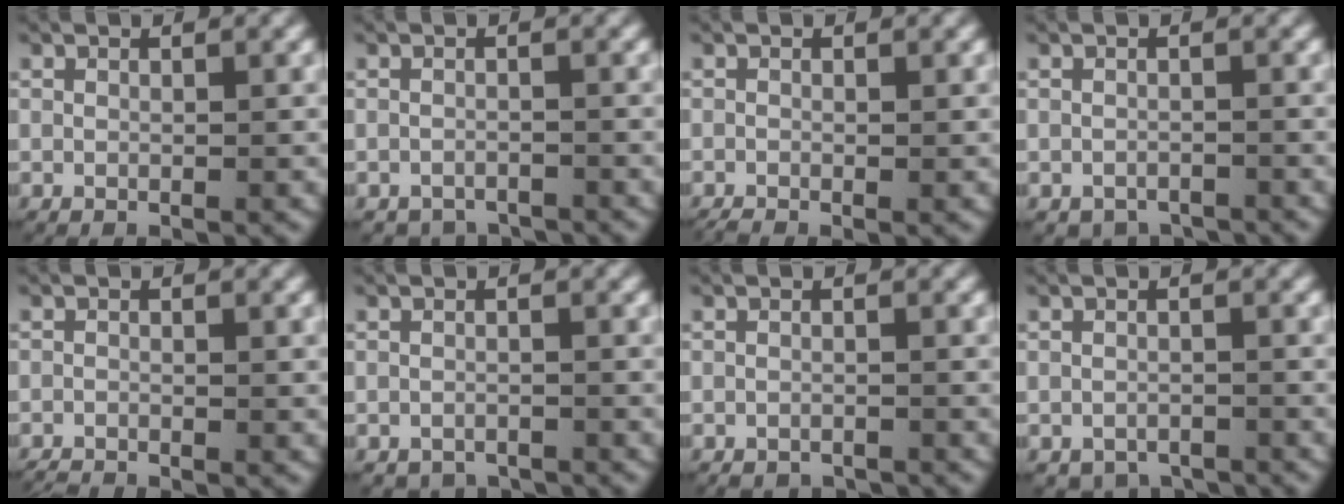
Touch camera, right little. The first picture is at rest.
{"total": 2.3, "force": [-2.2, 0.8, -0.1], "torque": [0.002, -0.009, -0.036]}
{"total": 0.8, "force": [-0.7, 0.2, 0.4], "torque": [-0.006, -0.007, -0.011]}
{"total": 2.1, "force": [-1.8, 1.0, 0.1], "torque": [-0.001, -0.008, -0.028]}
{"total": 1.2, "force": [-1.2, 0.1, 0.1], "torque": [-0.008, -0.009, -0.019]}
{"total": 1.7, "force": [-1.6, 0.7, -0.1], "torque": [0.000, -0.007, -0.025]}
{"total": 1.3, "force": [-1.3, 0.3, -0.1], "torque": [-0.003, -0.006, -0.019]}
{"total": 2.9, "force": [-2.5, 1.3, 0.2], "torque": [0.001, -0.009, -0.040]}